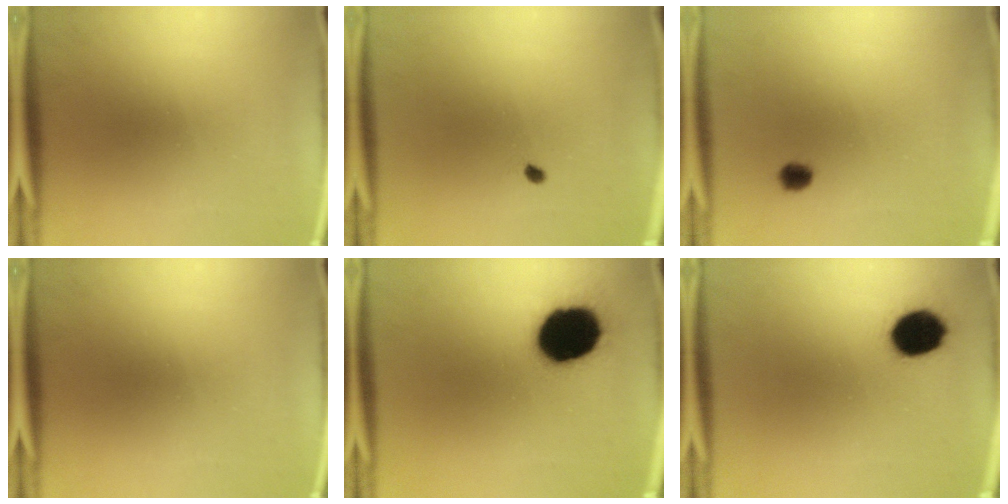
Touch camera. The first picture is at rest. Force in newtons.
{"total": 0.8}
{"total": 2.4}
{"total": 0.0}
{"total": 18.0}
{"total": 9.9}